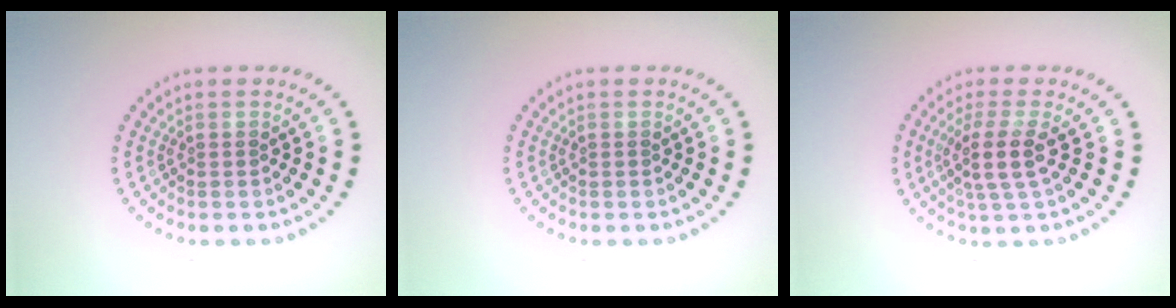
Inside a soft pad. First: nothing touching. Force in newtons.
{"total": 0.0}
{"total": 3.2, "press": 2.5, "slide": 2.1}